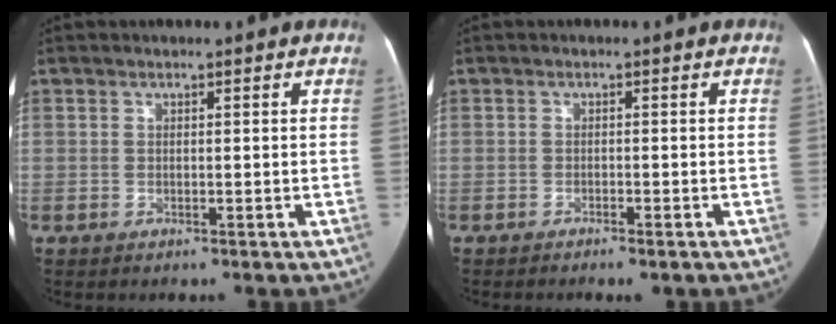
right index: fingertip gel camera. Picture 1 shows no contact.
{"total": 2.0, "force": [-1.6, 0.2, 1.2], "torque": [-0.015, -0.005, -0.019]}